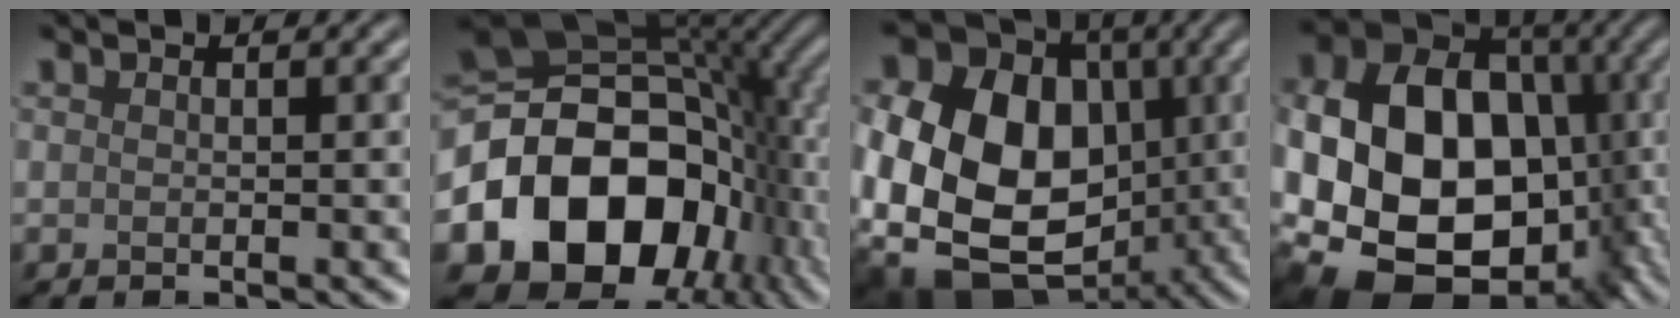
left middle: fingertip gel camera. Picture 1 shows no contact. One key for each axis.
{"total": 16.8, "fx": -3.9, "fy": 12.6, "fz": 10.4, "tx": -0.171, "ty": -0.016, "tz": -0.069}
{"total": 19.8, "fx": -2.6, "fy": 16.0, "fz": 11.3, "tx": -0.215, "ty": -0.002, "tz": -0.079}
{"total": 18.6, "fx": -3.4, "fy": 14.0, "fz": 11.8, "tx": -0.211, "ty": -0.014, "tz": -0.047}